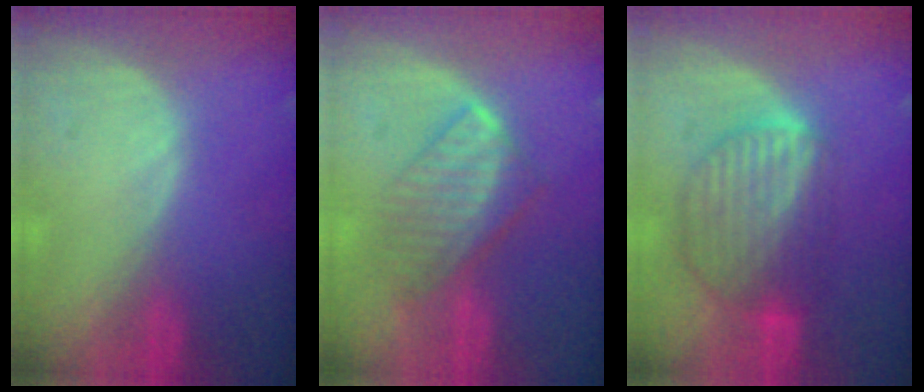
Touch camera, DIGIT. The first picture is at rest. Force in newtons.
{"total": 6.8, "press": 6.3, "slide": 2.4}
{"total": 8.7, "press": 7.7, "slide": 4.1}